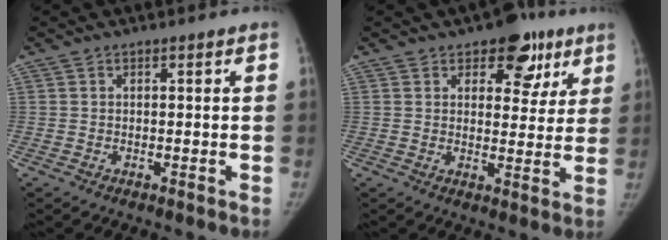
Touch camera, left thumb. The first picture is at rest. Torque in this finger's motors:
{"motor_torque": [0.33, 0.10, 0.75, -0.64, 0.13]}